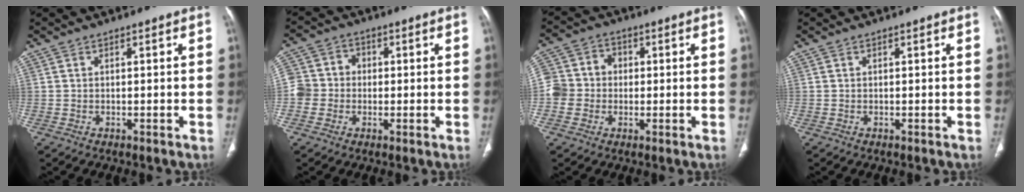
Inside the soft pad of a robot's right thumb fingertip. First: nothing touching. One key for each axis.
{"total": 6.4, "fx": -0.8, "fy": 6.1, "fz": 1.8, "tx": -0.015, "ty": 0.021, "tz": -0.023}
{"total": 7.9, "fx": -0.6, "fy": 7.4, "fz": 2.7, "tx": -0.031, "ty": 0.025, "tz": -0.017}
{"total": 0.0}